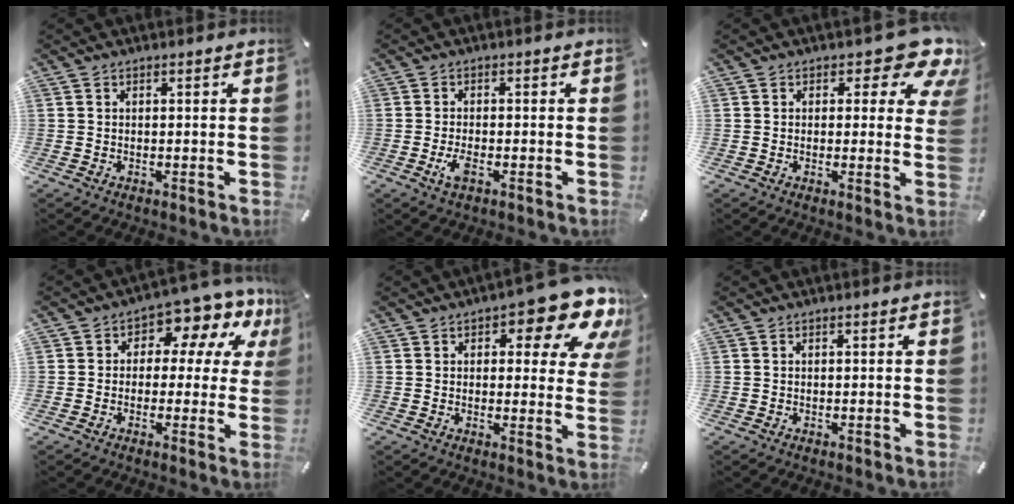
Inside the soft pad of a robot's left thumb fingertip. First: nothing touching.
{"total": 3.1, "force": [-1.3, 1.1, 2.6], "torque": [-0.063, -0.003, -0.027]}
{"total": 9.0, "force": [5.4, 4.3, 5.8], "torque": [-0.060, -0.039, 0.088]}
{"total": 8.7, "force": [4.0, 5.4, 5.6], "torque": [-0.083, -0.032, 0.071]}
{"total": 12.1, "force": [7.1, 5.0, 8.4], "torque": [-0.101, -0.042, 0.118]}
{"total": 0.0}